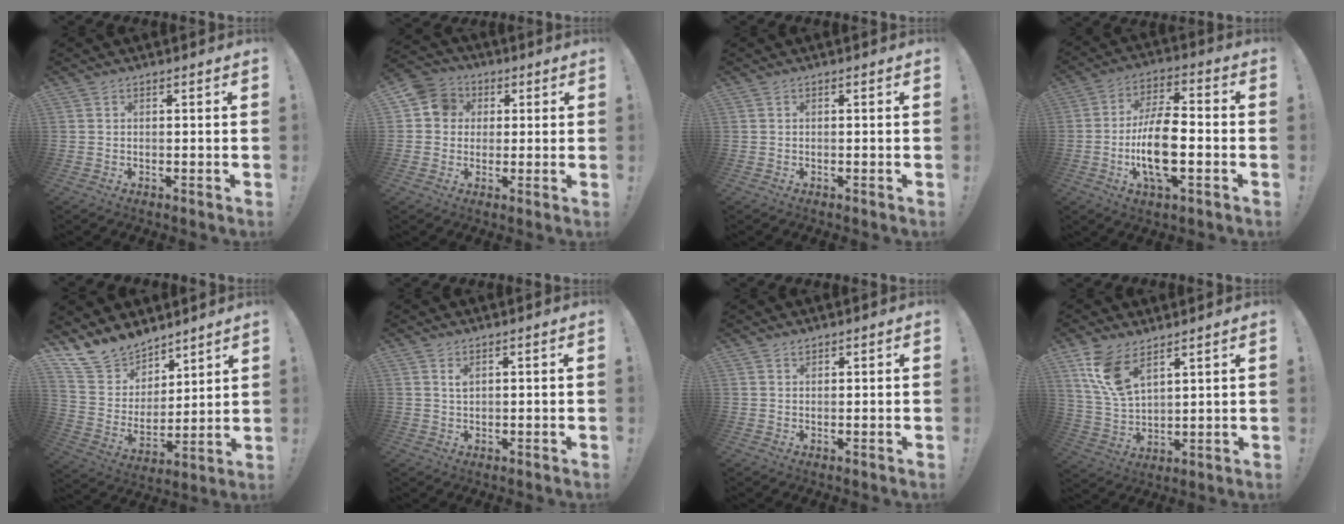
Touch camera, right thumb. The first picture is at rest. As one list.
[{"total": 8.3, "force": [1.7, 7.6, 2.6], "torque": [-0.042, 0.008, 0.038]}, {"total": 0.0}, {"total": 14.6, "force": [-3.0, 6.0, 12.9], "torque": [-0.254, 0.002, -0.057]}, {"total": 13.2, "force": [11.4, 6.5, 1.7], "torque": [-0.060, -0.091, 0.220]}, {"total": 2.0, "force": [1.3, 1.3, 0.8], "torque": [-0.011, -0.006, 0.022]}, {"total": 1.3, "force": [1.3, 0.4, 0.0], "torque": [0.017, -0.010, 0.021]}, {"total": 11.1, "force": [7.3, 5.0, 6.7], "torque": [-0.146, -0.026, 0.141]}]